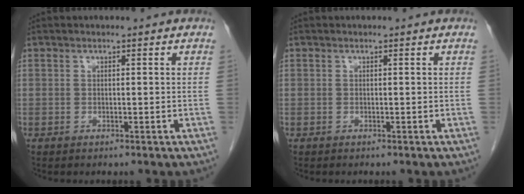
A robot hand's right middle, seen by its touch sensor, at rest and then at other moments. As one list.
[{"total": 0.0}]